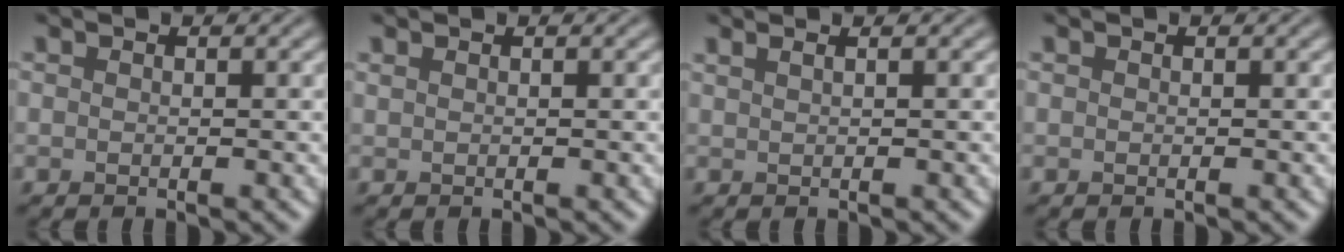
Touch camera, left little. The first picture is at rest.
{"total": 0.0}
{"total": 0.7, "force": [0.6, -0.1, 0.4], "torque": [-0.008, 0.003, 0.006]}
{"total": 0.0}